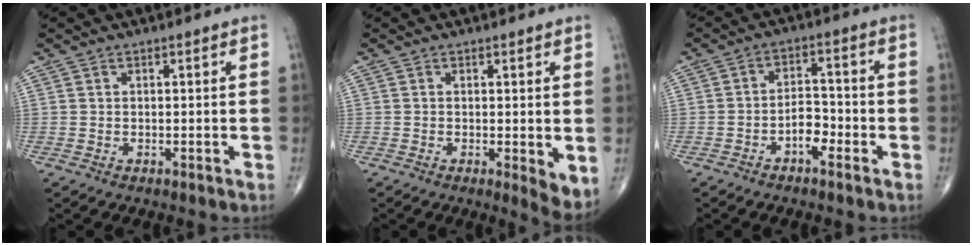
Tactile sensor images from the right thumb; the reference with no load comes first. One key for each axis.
{"total": 4.3, "fx": -0.1, "fy": 1.3, "fz": 4.1, "tx": -0.058, "ty": -0.014, "tz": -0.003}
{"total": 5.0, "fx": -2.4, "fy": 2.5, "fz": 3.6, "tx": -0.047, "ty": 0.027, "tz": -0.044}